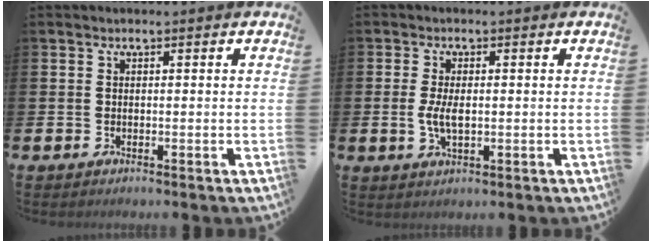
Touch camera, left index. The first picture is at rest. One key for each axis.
{"total": 3.4, "fx": 0.0, "fy": 1.5, "fz": 3.0, "tx": -0.060, "ty": 0.000, "tz": -0.005}